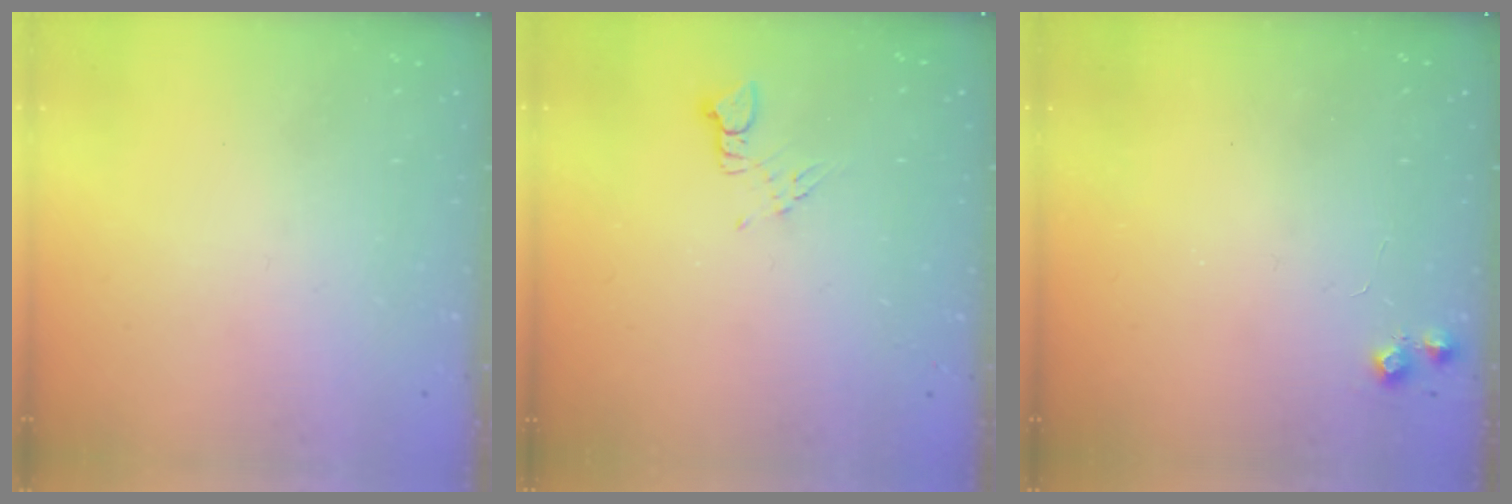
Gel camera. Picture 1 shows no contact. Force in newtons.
{"total": 4.8, "press": 4.8, "slide": 0.6}
{"total": 5.6, "press": 5.5, "slide": 0.8}